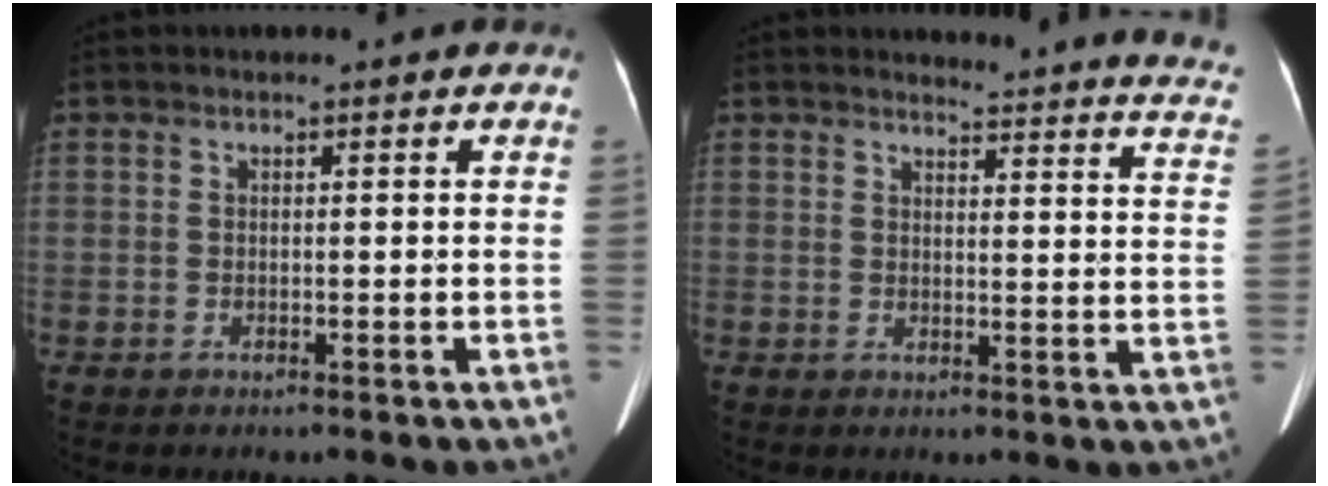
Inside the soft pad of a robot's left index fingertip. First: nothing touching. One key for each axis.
{"total": 17.3, "fx": 16.9, "fy": 1.4, "fz": 3.4, "tx": -0.017, "ty": -0.101, "tz": 0.155}